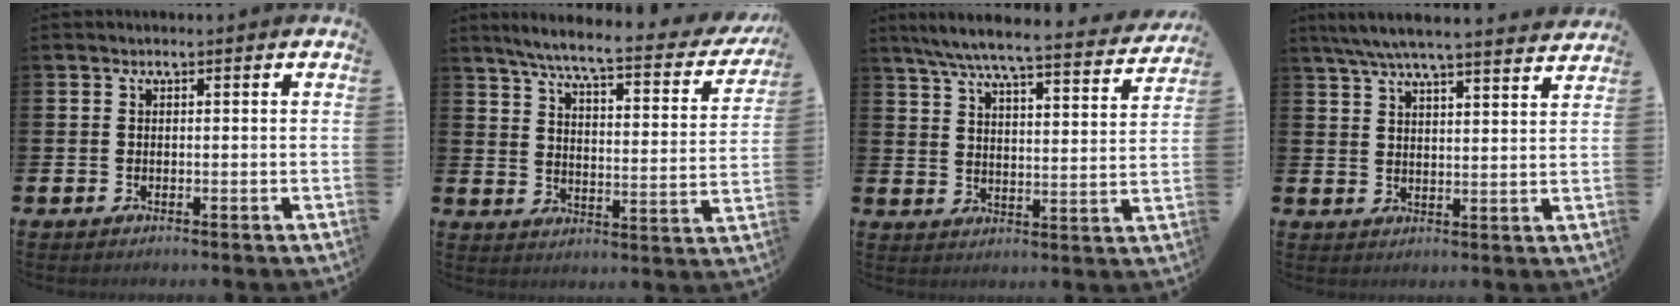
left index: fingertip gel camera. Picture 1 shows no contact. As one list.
[{"total": 6.5, "force": [5.5, 0.5, 3.3], "torque": [-0.085, -0.044, 0.085]}, {"total": 7.0, "force": [6.4, 0.6, 3.0], "torque": [-0.080, -0.046, 0.106]}, {"total": 6.7, "force": [6.4, 0.2, 2.1], "torque": [-0.059, -0.033, 0.114]}]